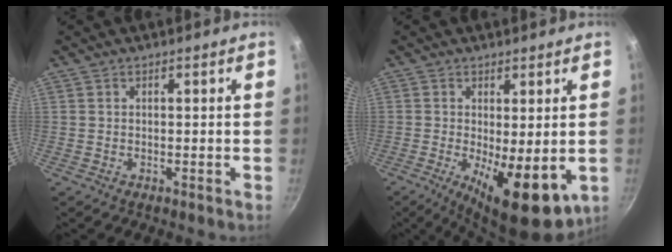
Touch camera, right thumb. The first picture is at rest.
{"total": 13.0, "force": [-3.3, 4.7, 11.7], "torque": [-0.167, -0.027, -0.031]}